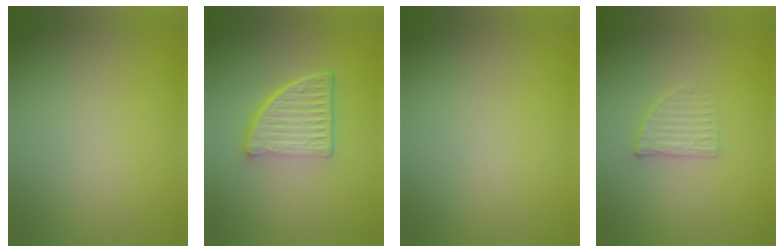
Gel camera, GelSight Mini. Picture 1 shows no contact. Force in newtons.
{"total": 5.2, "press": 3.6, "slide": 3.7}
{"total": 0.0}
{"total": 1.9, "press": 1.9, "slide": 0.4}